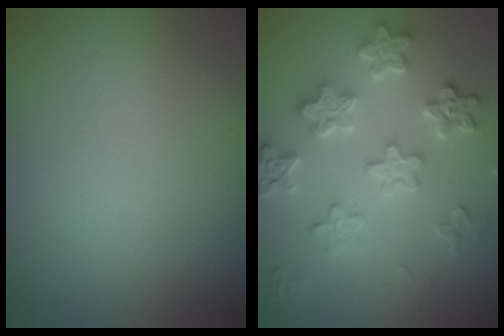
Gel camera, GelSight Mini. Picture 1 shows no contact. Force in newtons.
{"total": 4.6, "press": 4.5, "slide": 1.0}